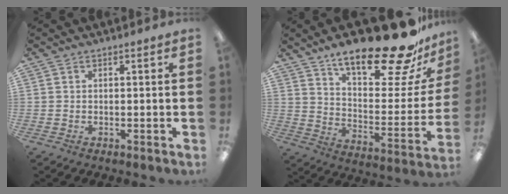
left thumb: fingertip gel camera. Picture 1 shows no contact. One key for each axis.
{"total": 23.9, "fx": 18.1, "fy": 7.0, "fz": 14.0, "tx": -0.201, "ty": -0.129, "tz": 0.298}